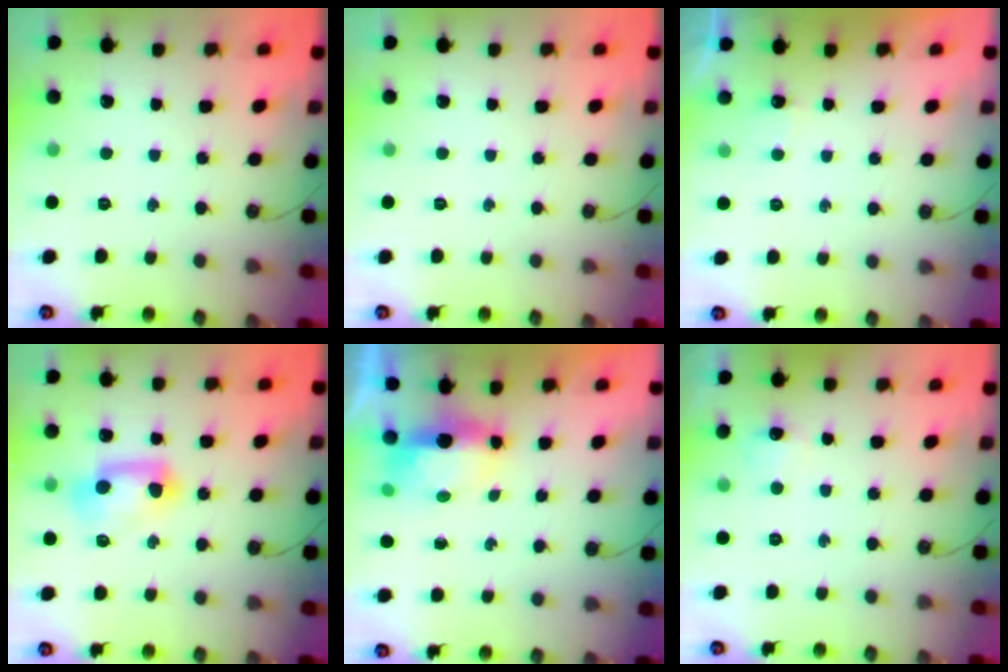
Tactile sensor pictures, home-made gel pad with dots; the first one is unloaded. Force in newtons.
{"total": 0.0}
{"total": 2.7, "press": 2.6, "slide": 0.8}
{"total": 12.7, "press": 11.0, "slide": 6.4}
{"total": 6.5, "press": 6.5, "slide": 0.7}
{"total": 6.1, "press": 6.1, "slide": 0.9}